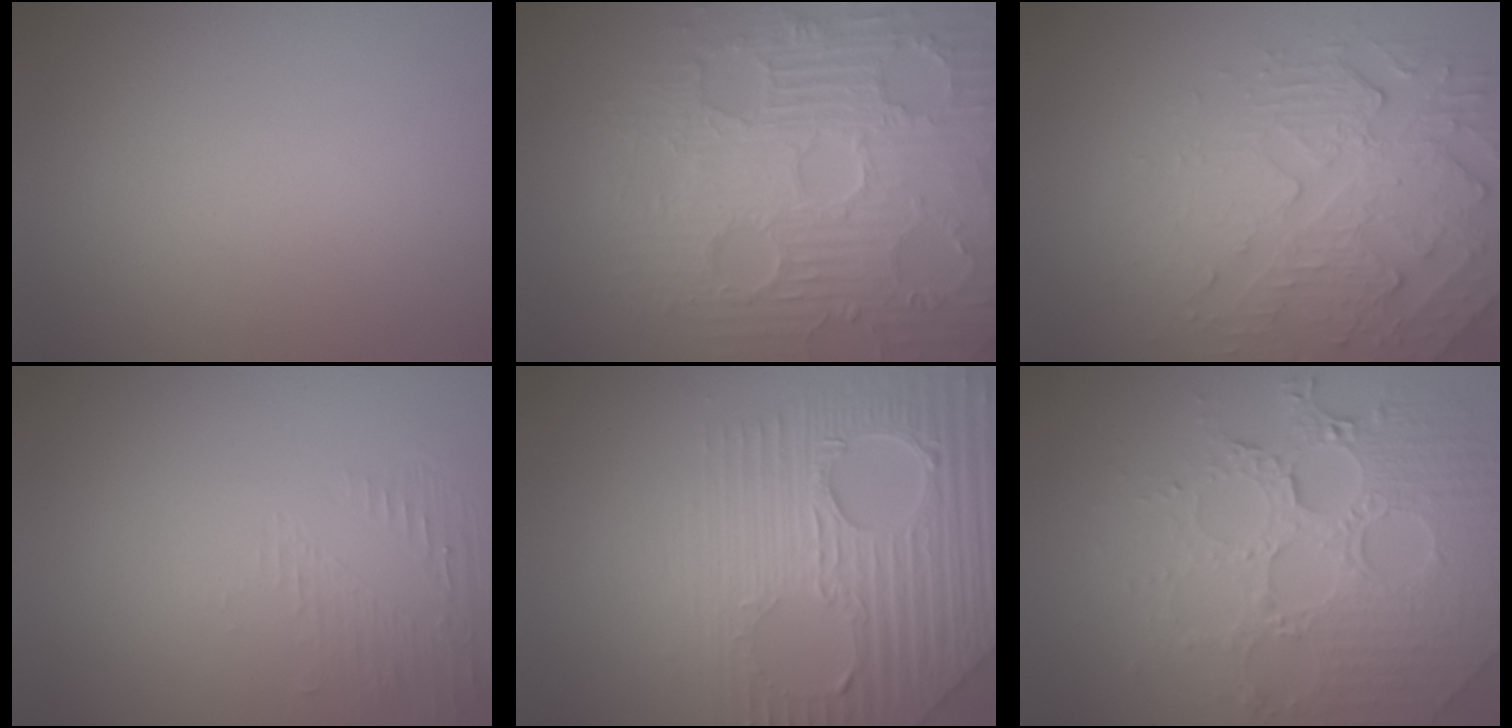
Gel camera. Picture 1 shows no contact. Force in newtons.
{"total": 9.5, "press": 6.8, "slide": 6.6}
{"total": 4.4, "press": 4.0, "slide": 1.6}
{"total": 1.3, "press": 0.0, "slide": 1.3}
{"total": 7.6, "press": 5.9, "slide": 4.8}
{"total": 8.2, "press": 6.0, "slide": 5.6}